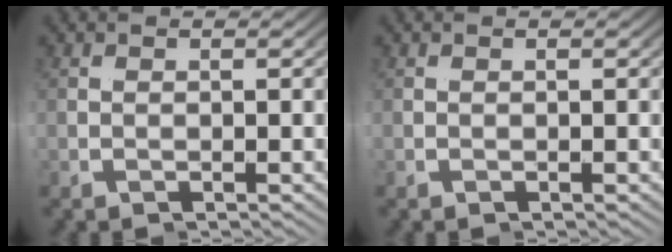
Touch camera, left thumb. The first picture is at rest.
{"total": 0.0}